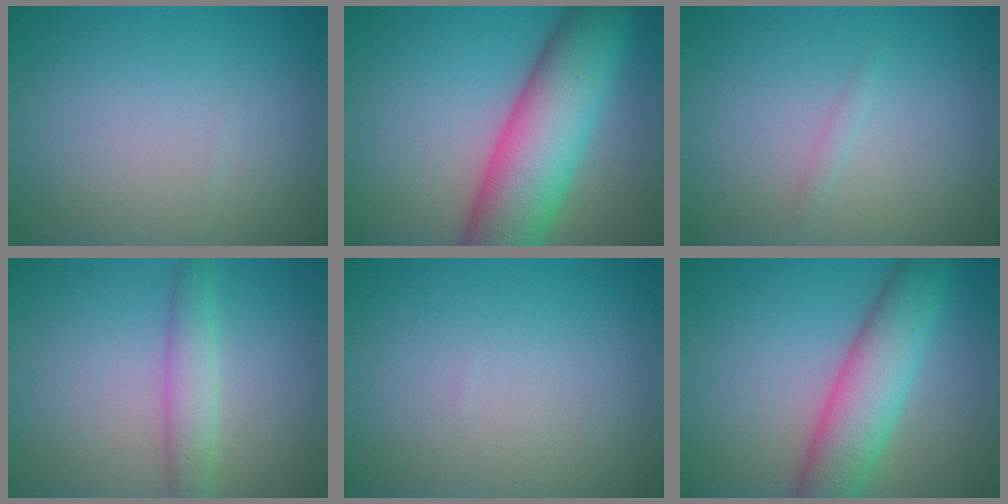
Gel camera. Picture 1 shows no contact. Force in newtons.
{"total": 11.3, "press": 11.2, "slide": 0.5}
{"total": 0.5, "press": 0.5, "slide": 0.1}
{"total": 2.6, "press": 2.6, "slide": 0.1}
{"total": 0.0}
{"total": 6.7, "press": 6.7, "slide": 0.2}